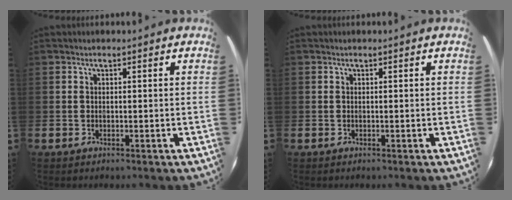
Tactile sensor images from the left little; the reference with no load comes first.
{"total": 0.0}